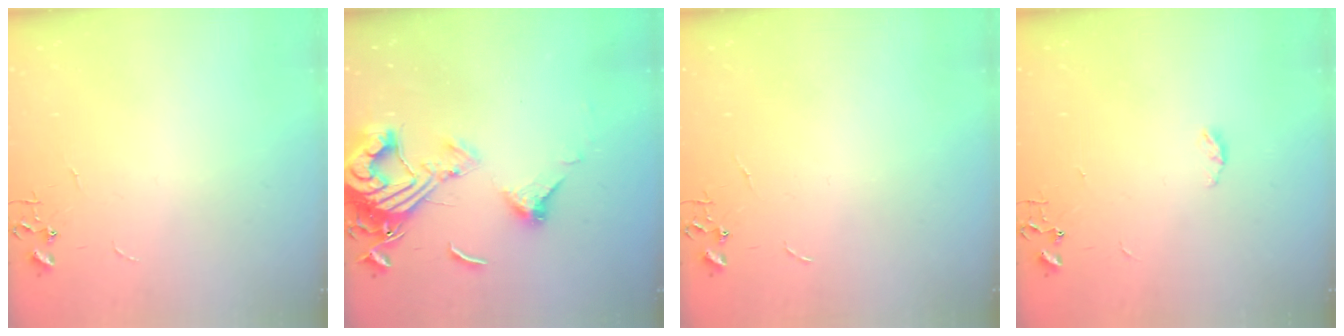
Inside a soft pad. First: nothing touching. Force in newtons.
{"total": 16.3, "press": 16.2, "slide": 1.7}
{"total": 0.0}
{"total": 3.9, "press": 3.8, "slide": 0.6}